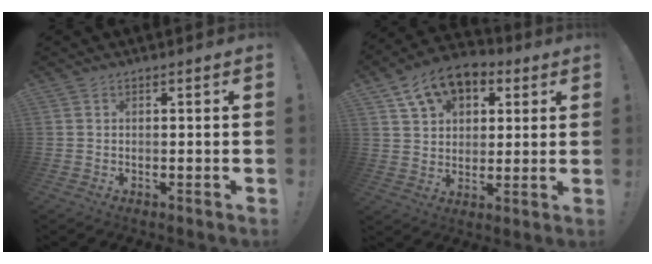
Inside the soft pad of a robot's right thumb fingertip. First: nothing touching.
{"total": 12.2, "force": [6.6, 8.4, 5.9], "torque": [-0.100, -0.024, 0.129]}